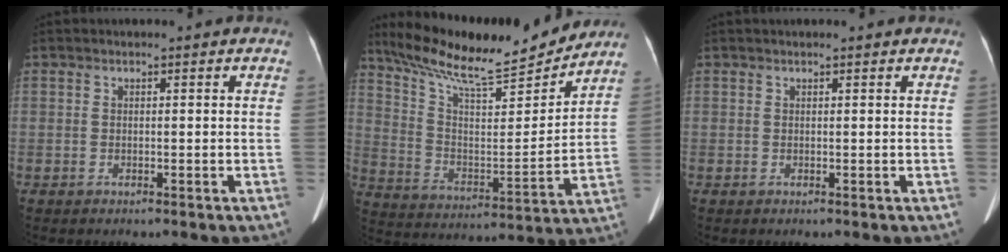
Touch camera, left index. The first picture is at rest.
{"total": 19.5, "force": [17.4, 2.5, 8.3], "torque": [-0.149, -0.006, 0.282]}
{"total": 2.3, "force": [2.1, 0.1, 1.0], "torque": [-0.012, 0.026, 0.025]}